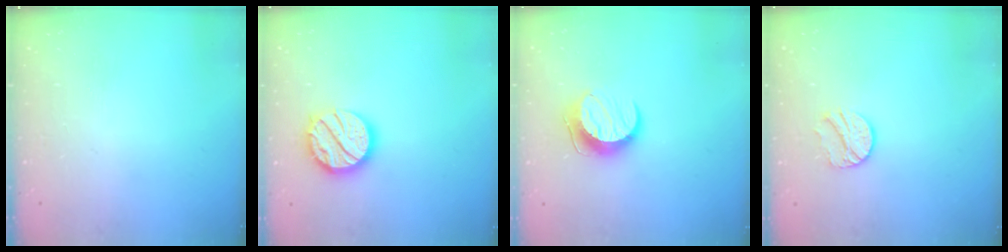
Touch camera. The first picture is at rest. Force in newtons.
{"total": 14.8, "press": 14.7, "slide": 1.3}
{"total": 10.1, "press": 10.0, "slide": 0.5}
{"total": 9.0, "press": 9.0, "slide": 0.3}